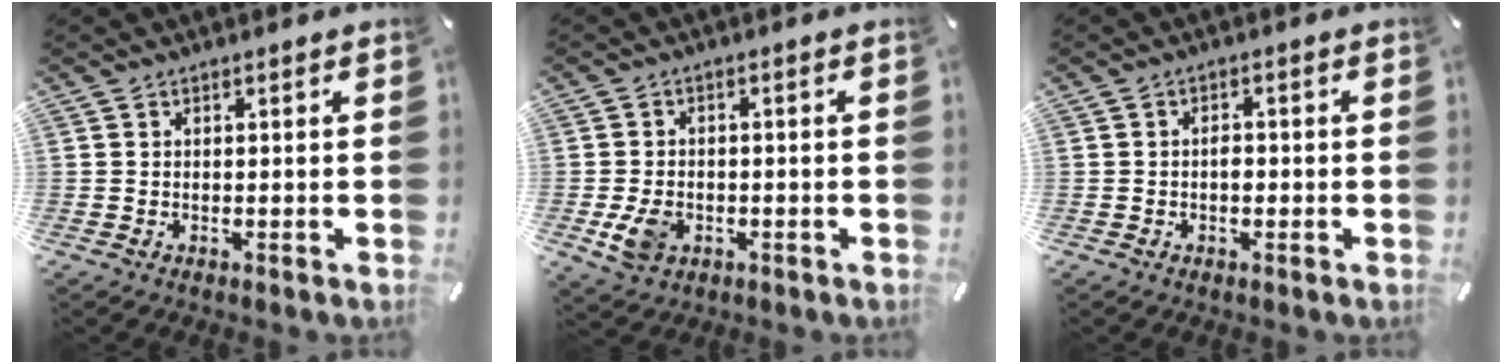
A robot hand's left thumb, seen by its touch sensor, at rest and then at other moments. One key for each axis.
{"total": 6.6, "fx": -2.0, "fy": 4.8, "fz": 4.0, "tx": -0.088, "ty": 0.001, "tz": -0.038}
{"total": 2.0, "fx": -0.4, "fy": 1.3, "fz": 1.5, "tx": -0.029, "ty": 0.004, "tz": -0.009}